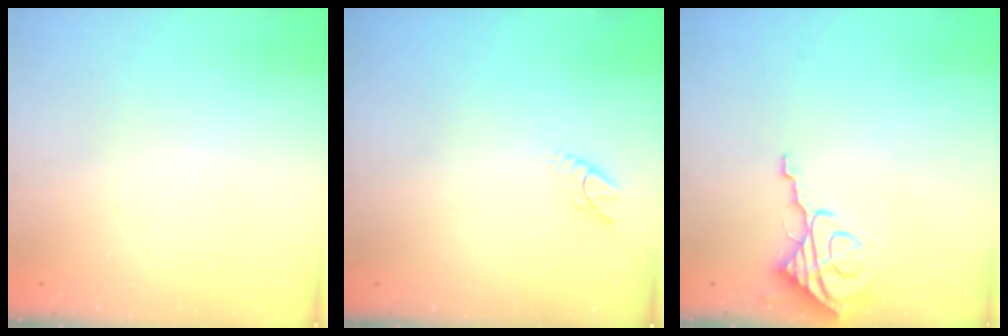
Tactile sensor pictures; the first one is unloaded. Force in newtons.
{"total": 3.6, "press": 3.6, "slide": 0.1}
{"total": 8.9, "press": 8.9, "slide": 1.0}